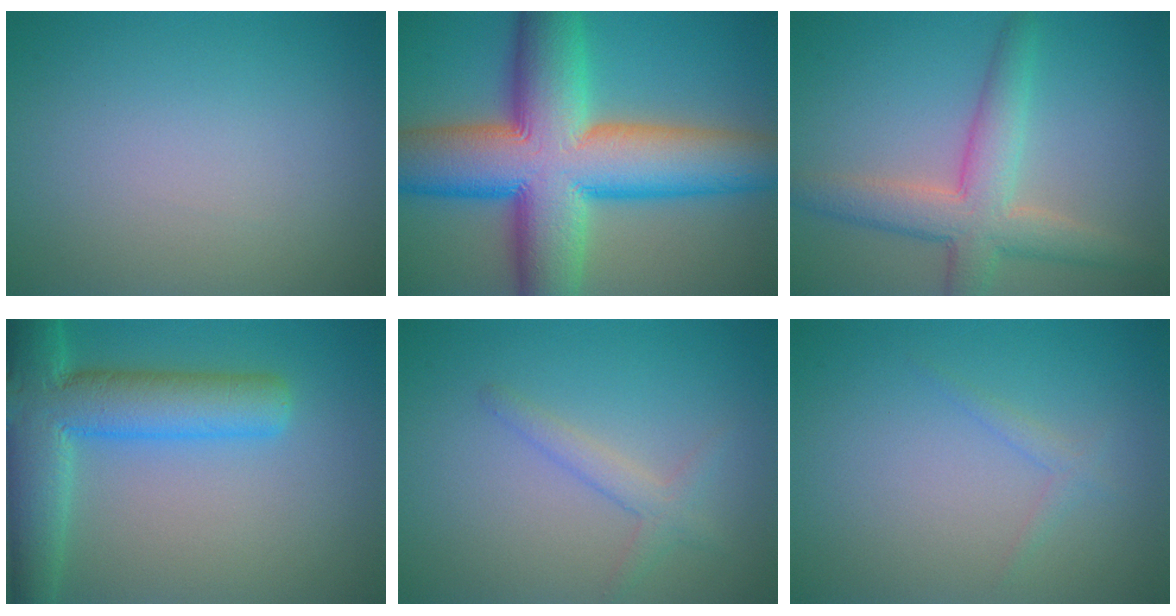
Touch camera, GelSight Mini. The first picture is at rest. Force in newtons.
{"total": 16.5, "press": 16.5, "slide": 0.4}
{"total": 5.4, "press": 5.4, "slide": 0.3}
{"total": 8.6, "press": 8.6, "slide": 0.5}
{"total": 1.9, "press": 1.9, "slide": 0.1}
{"total": 1.0, "press": 1.0, "slide": 0.1}